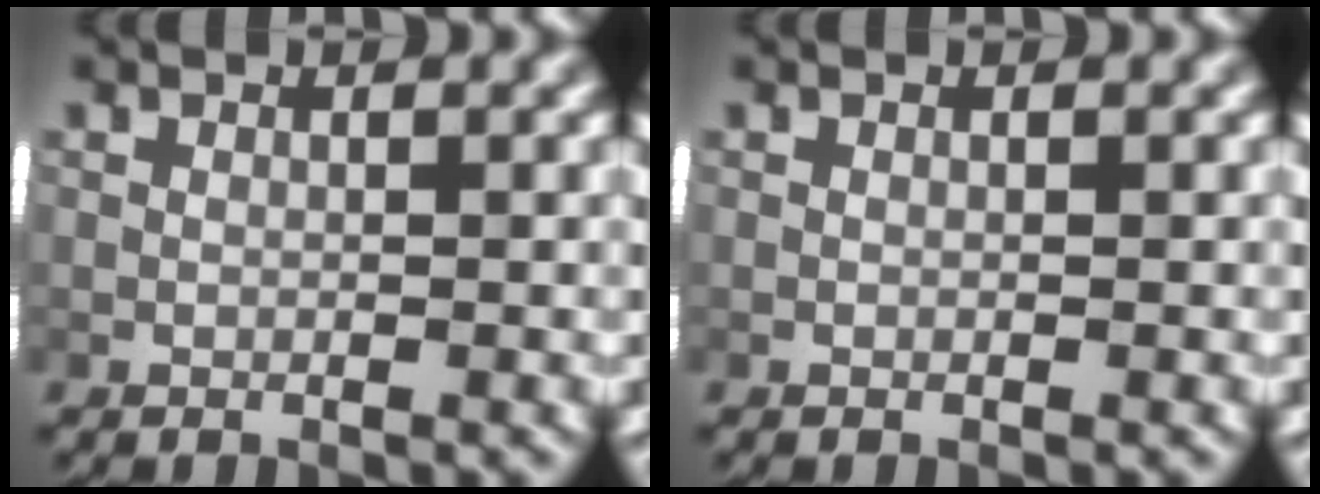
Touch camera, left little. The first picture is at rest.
{"total": 0.0}